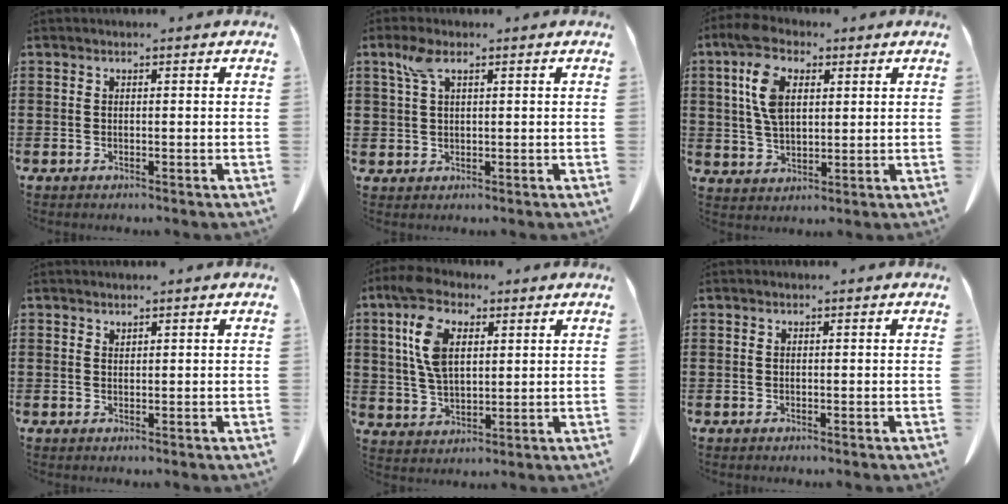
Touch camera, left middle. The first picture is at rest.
{"total": 3.5, "force": [1.7, 1.8, 2.5], "torque": [-0.057, 0.007, 0.030]}
{"total": 8.7, "force": [3.6, 4.8, 6.3], "torque": [-0.153, 0.013, 0.060]}
{"total": 0.7, "force": [0.7, 0.0, 0.1], "torque": [-0.003, -0.001, 0.014]}
{"total": 9.7, "force": [4.2, 5.3, 6.9], "torque": [-0.166, 0.013, 0.074]}
{"total": 0.0}